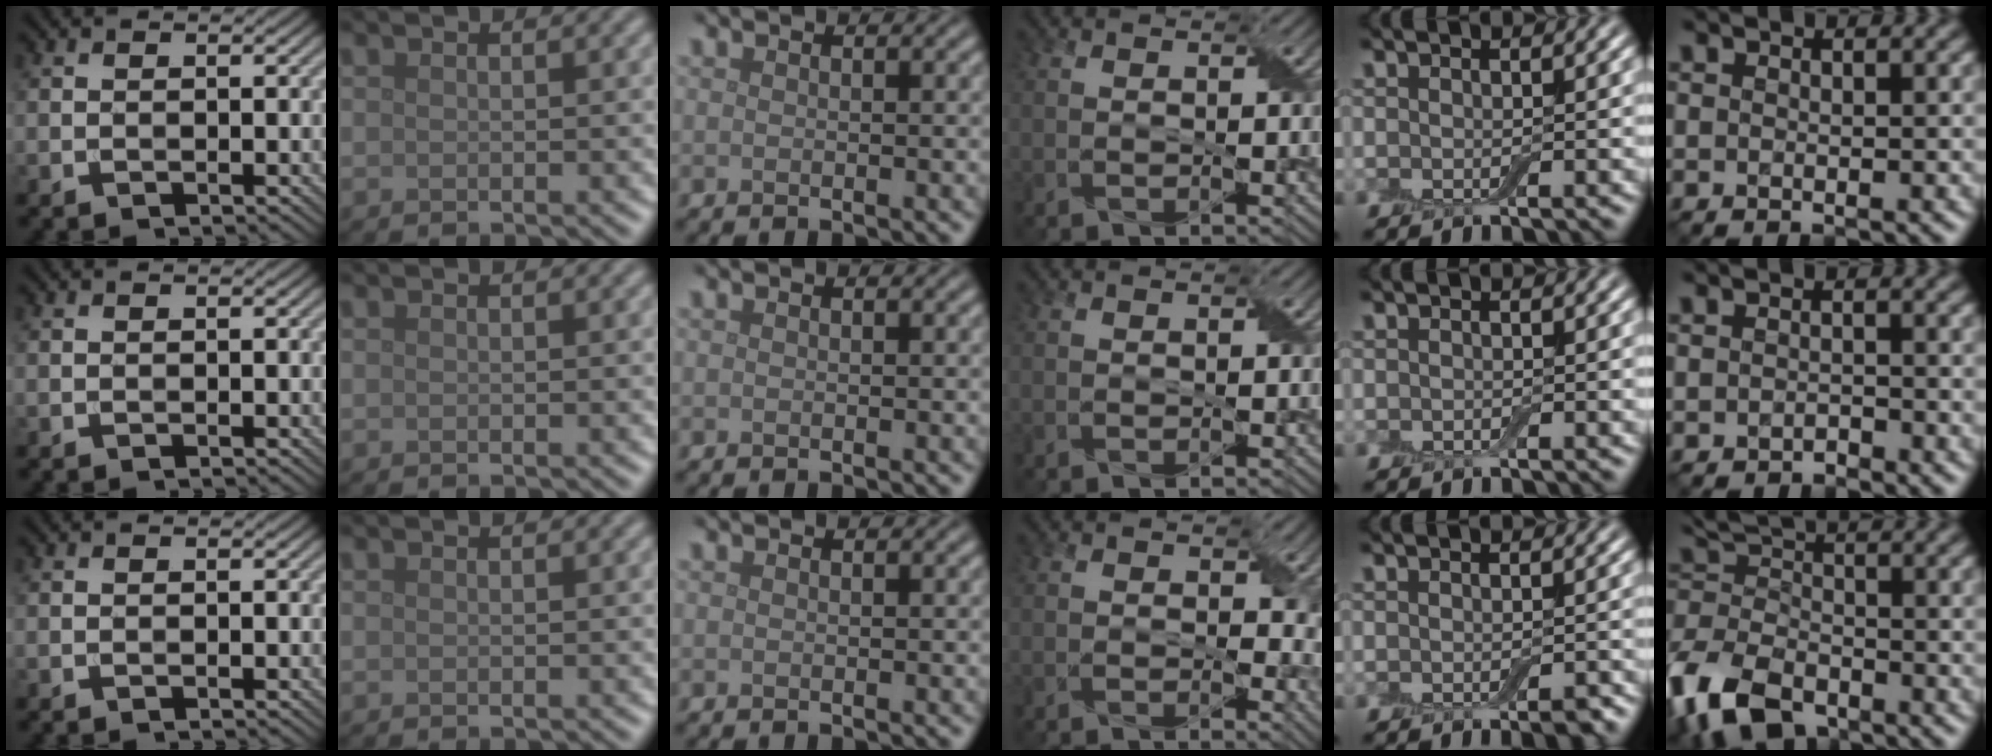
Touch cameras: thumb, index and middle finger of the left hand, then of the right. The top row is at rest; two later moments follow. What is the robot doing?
{"motion": "peel", "object": "aluminum foil"}